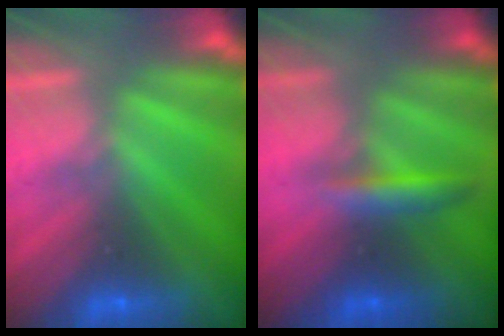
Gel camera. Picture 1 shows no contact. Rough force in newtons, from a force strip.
{"total": 2.9}